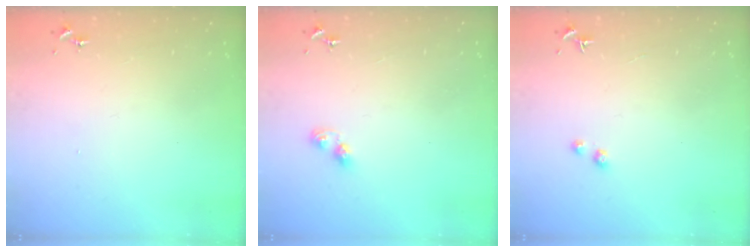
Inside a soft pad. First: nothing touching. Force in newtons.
{"total": 3.5, "press": 3.5, "slide": 0.4}
{"total": 1.7, "press": 1.6, "slide": 0.1}